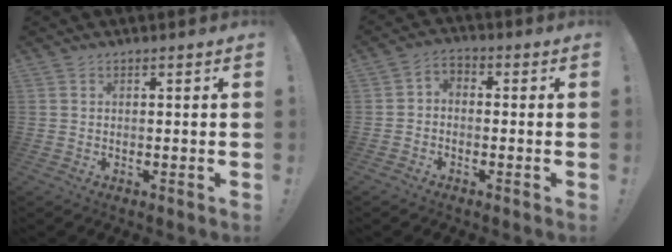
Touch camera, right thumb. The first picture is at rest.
{"total": 3.2, "force": [-2.2, 1.8, 1.5], "torque": [-0.028, 0.008, -0.041]}